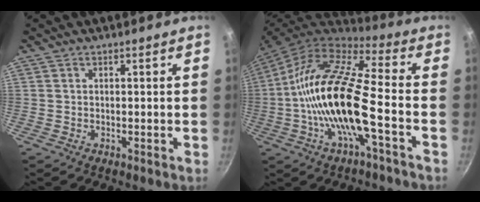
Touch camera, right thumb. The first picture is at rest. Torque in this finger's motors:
{"motor_torque": [-0.27, 1.59, 2.41, -0.35, 0.82]}